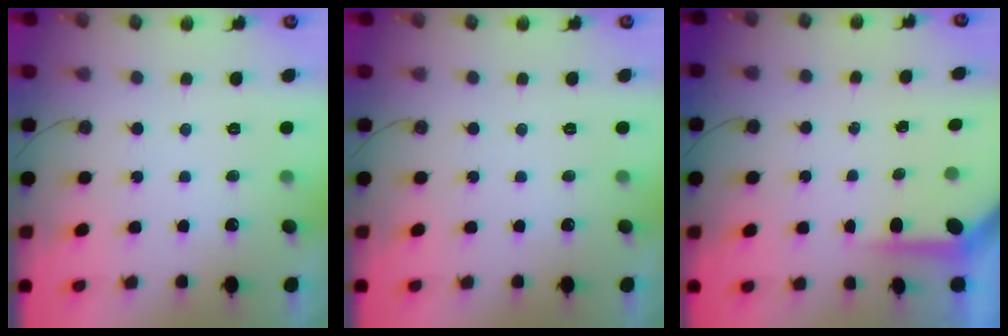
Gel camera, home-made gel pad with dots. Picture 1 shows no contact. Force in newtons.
{"total": 0.0}
{"total": 3.8, "press": 3.8, "slide": 0.4}